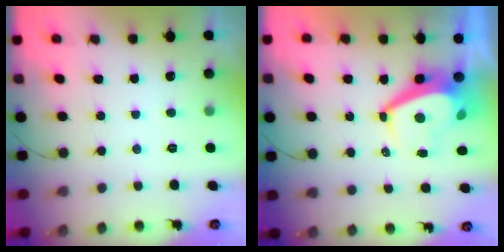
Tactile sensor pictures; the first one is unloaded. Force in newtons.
{"total": 5.9, "press": 5.8, "slide": 0.7}